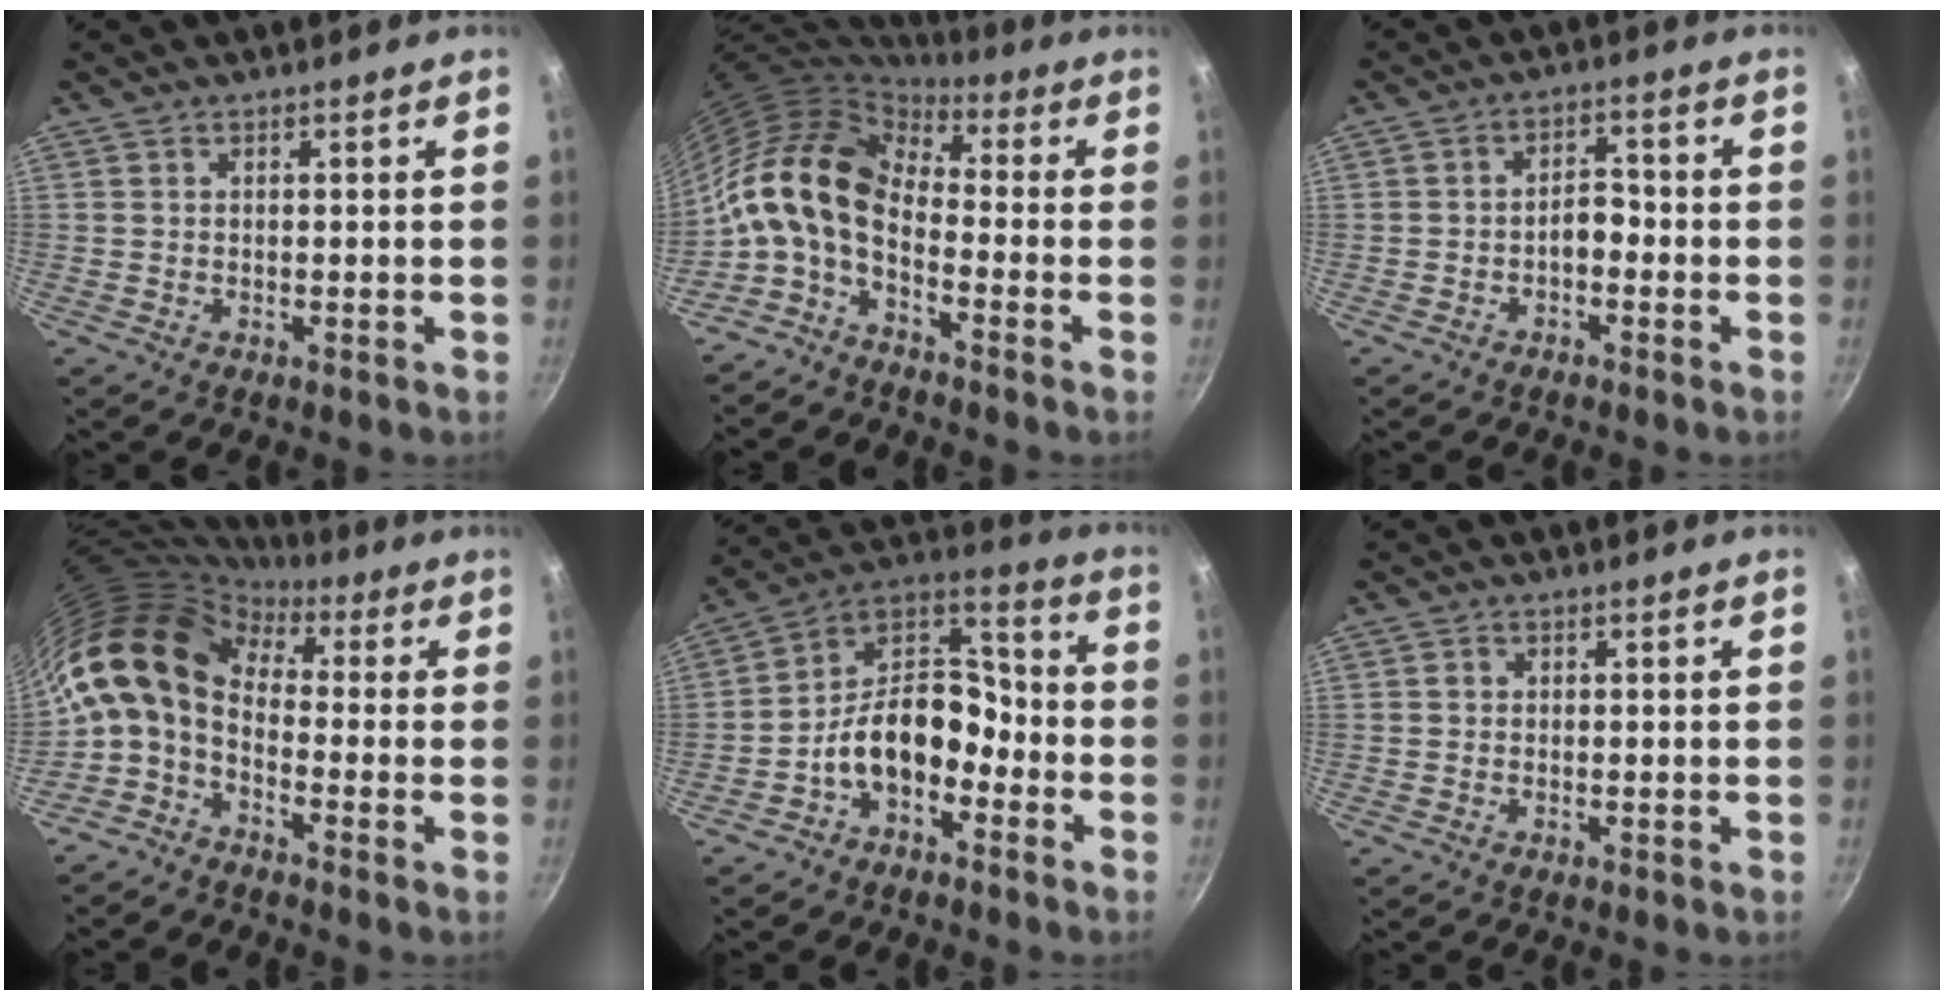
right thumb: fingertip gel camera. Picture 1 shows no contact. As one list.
[{"total": 14.2, "force": [-2.5, 8.1, 11.4], "torque": [-0.205, 0.034, -0.067]}, {"total": 3.4, "force": [-1.5, 2.0, 2.3], "torque": [-0.021, 0.024, -0.028]}, {"total": 12.8, "force": [0.7, 8.3, 9.8], "torque": [-0.184, 0.026, -0.009]}, {"total": 13.6, "force": [-5.6, 8.7, 8.8], "torque": [-0.109, 0.075, -0.119]}, {"total": 0.9, "force": [0.1, 0.8, 0.3], "torque": [-0.004, 0.005, 0.001]}]